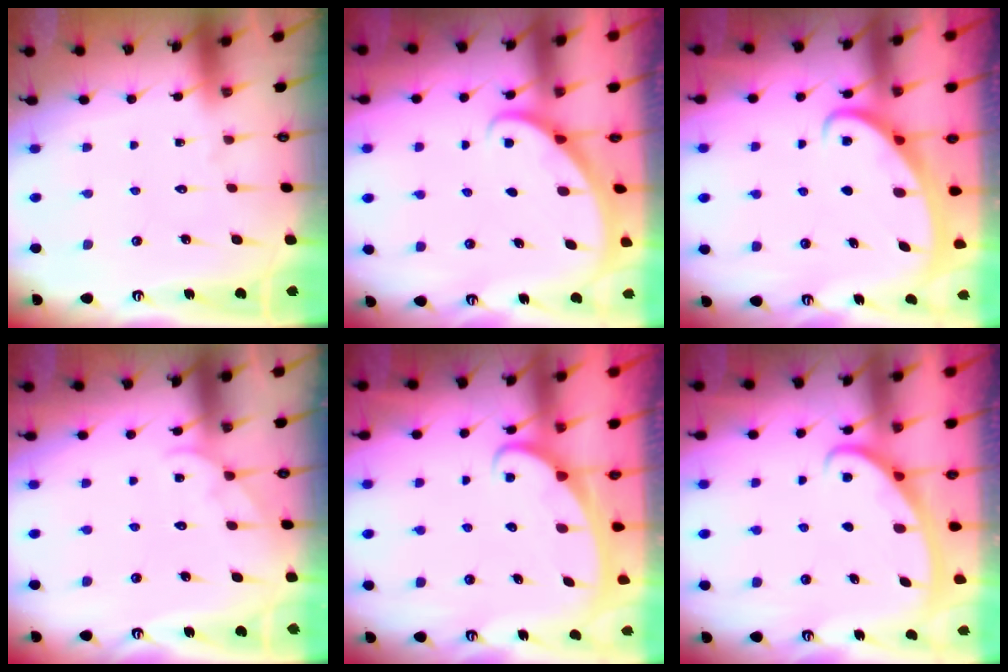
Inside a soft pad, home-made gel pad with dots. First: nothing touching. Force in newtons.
{"total": 1.9, "press": 1.9, "slide": 0.1}
{"total": 2.6, "press": 2.6, "slide": 0.4}
{"total": 3.5, "press": 3.5, "slide": 0.3}
{"total": 2.4, "press": 2.4, "slide": 0.3}
{"total": 2.8, "press": 2.8, "slide": 0.4}